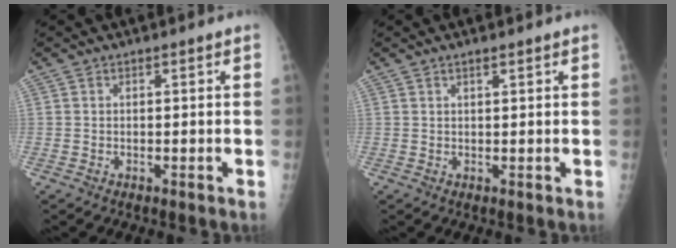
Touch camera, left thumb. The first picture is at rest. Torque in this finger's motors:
{"motor_torque": [-0.05, -0.02, -0.21, -0.12, 0.04]}